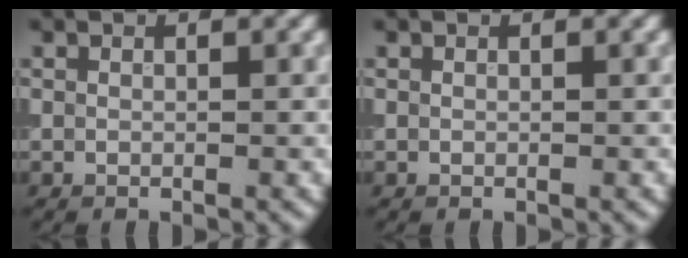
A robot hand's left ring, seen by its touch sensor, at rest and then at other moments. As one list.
[{"total": 0.0}]